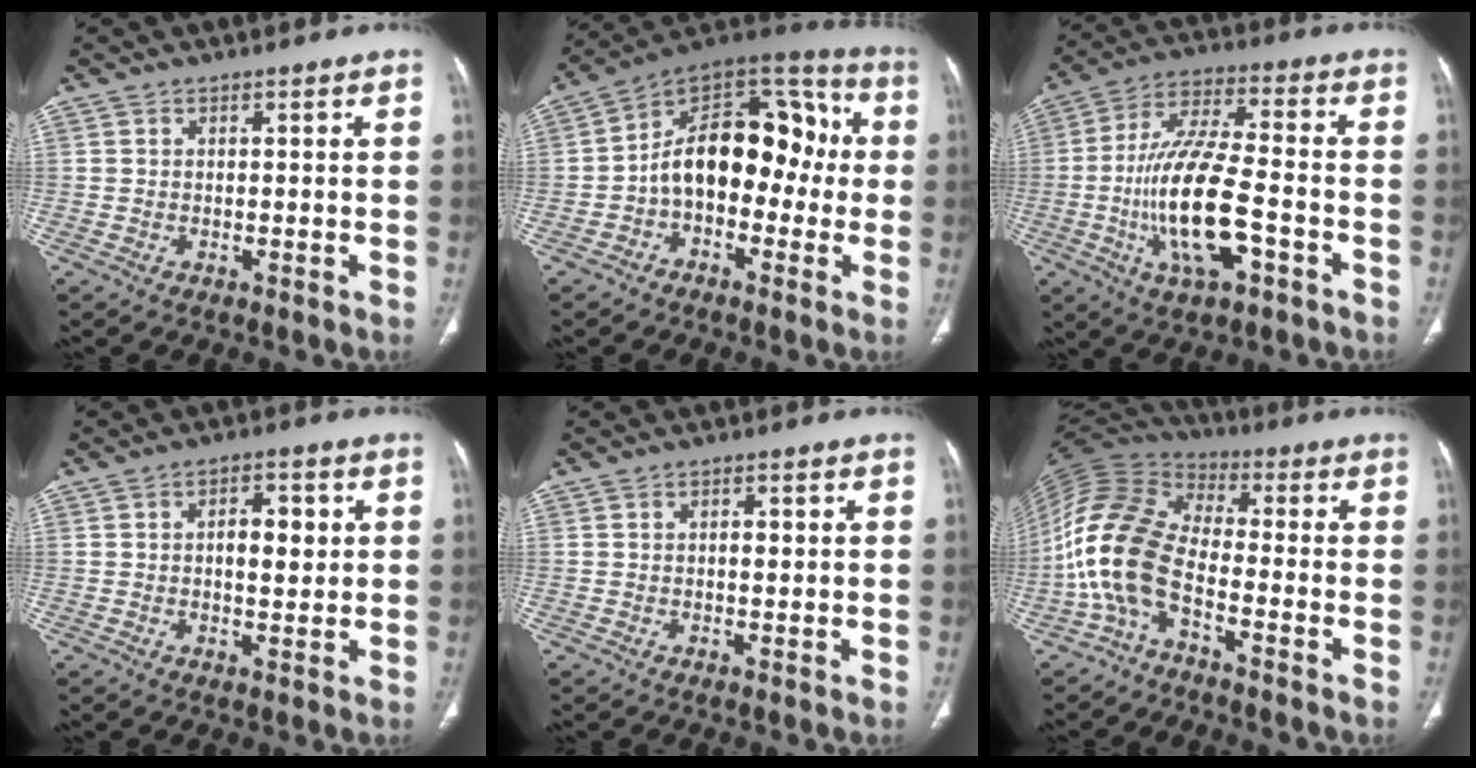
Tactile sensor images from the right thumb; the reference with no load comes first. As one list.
[{"total": 18.5, "force": [-1.2, 11.7, 14.3], "torque": [-0.174, 0.062, -0.033]}, {"total": 17.5, "force": [-4.7, 6.4, 15.6], "torque": [-0.303, 0.026, -0.081]}, {"total": 6.3, "force": [1.0, 3.2, 5.3], "torque": [-0.062, 0.001, 0.014]}, {"total": 2.1, "force": [0.3, 1.0, 1.8], "torque": [-0.026, 0.001, 0.004]}, {"total": 14.0, "force": [-4.7, 7.1, 11.1], "torque": [-0.245, 0.057, -0.105]}]